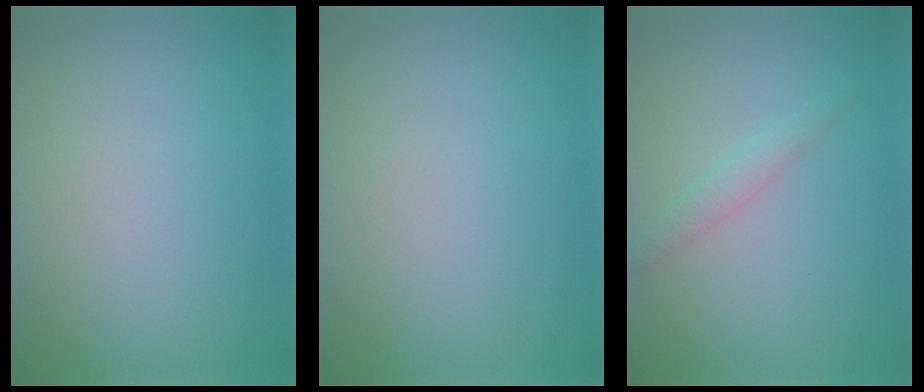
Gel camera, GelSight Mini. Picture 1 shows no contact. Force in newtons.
{"total": 0.0}
{"total": 1.4, "press": 1.4, "slide": 0.1}